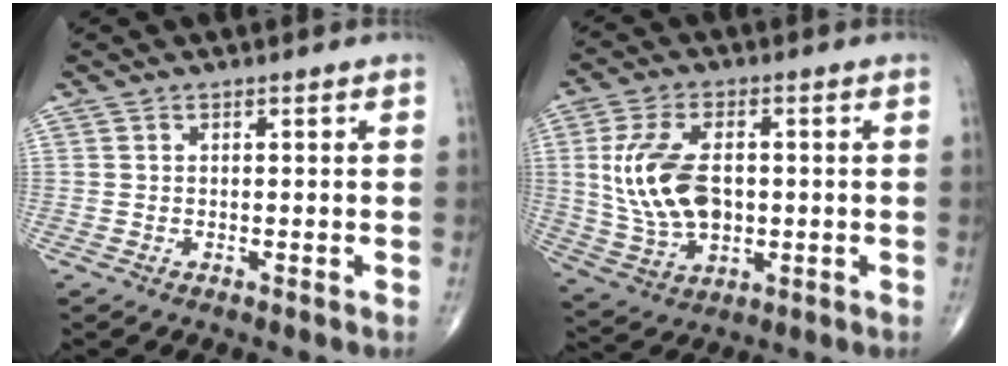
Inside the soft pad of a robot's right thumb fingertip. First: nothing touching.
{"total": 13.8, "force": [1.0, 8.1, 11.1], "torque": [-0.214, -0.003, 0.027]}